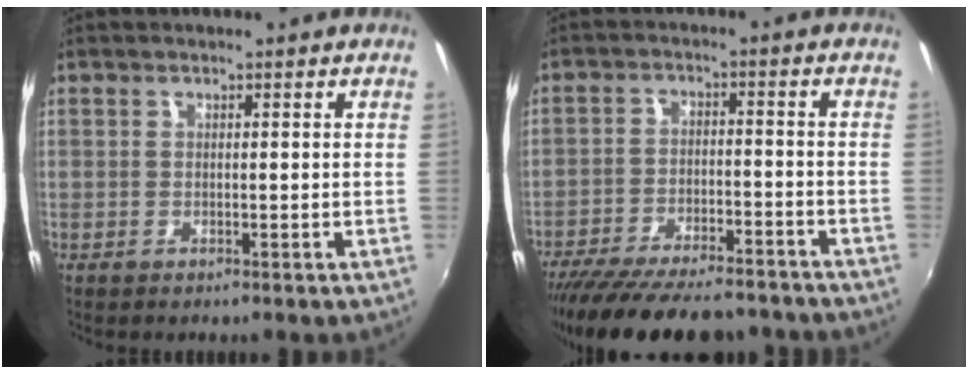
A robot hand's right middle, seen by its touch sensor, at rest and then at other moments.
{"total": 20.6, "force": [-17.7, 5.4, 9.1], "torque": [-0.181, -0.030, -0.254]}